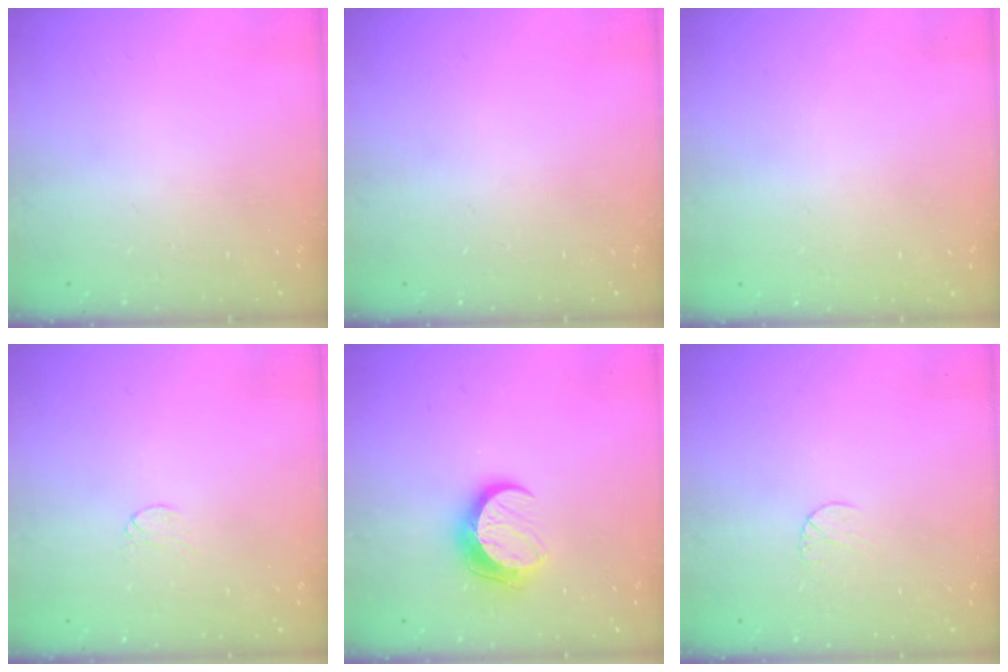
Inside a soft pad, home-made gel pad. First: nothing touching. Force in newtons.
{"total": 0.0}
{"total": 0.5, "press": 0.5, "slide": 0.1}
{"total": 2.9, "press": 2.9, "slide": 0.3}
{"total": 10.4, "press": 10.4, "slide": 0.5}
{"total": 5.3, "press": 5.3, "slide": 0.4}